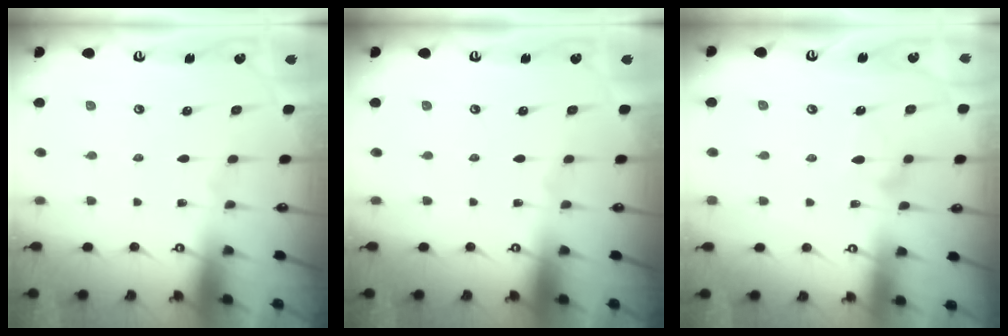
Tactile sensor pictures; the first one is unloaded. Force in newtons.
{"total": 0.0}
{"total": 9.8, "press": 9.7, "slide": 0.5}